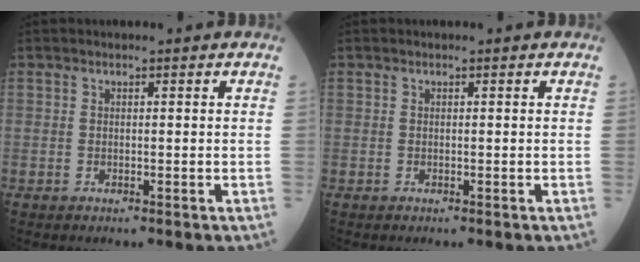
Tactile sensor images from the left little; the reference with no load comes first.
{"total": 0.0}